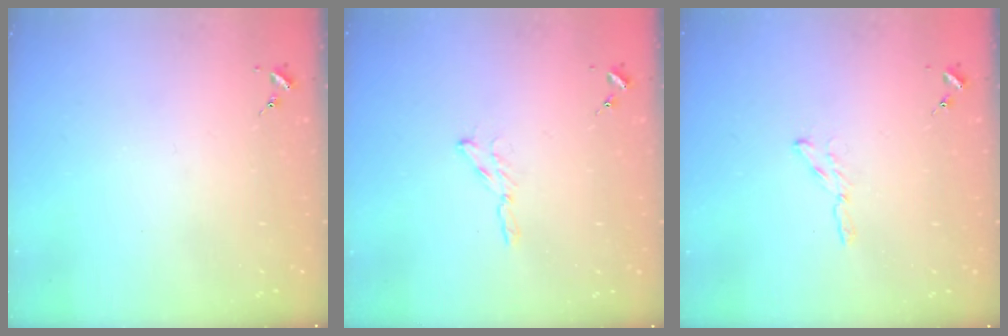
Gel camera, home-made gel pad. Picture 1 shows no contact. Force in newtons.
{"total": 3.1, "press": 3.1, "slide": 0.3}
{"total": 2.4, "press": 2.4, "slide": 0.2}